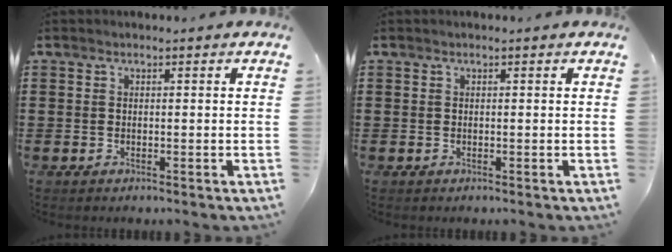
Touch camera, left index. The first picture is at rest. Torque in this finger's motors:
{"motor_torque": [1.01, -0.96, 0.13, 0.01]}